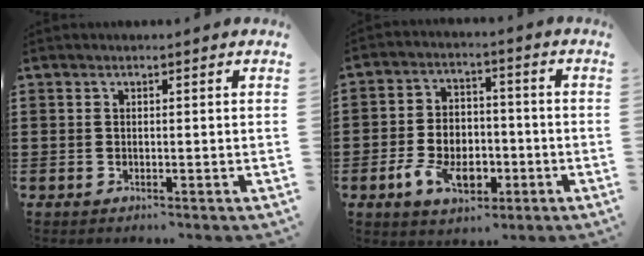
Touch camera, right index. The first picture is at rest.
{"total": 7.6, "force": [-2.9, 5.2, 4.8], "torque": [-0.109, 0.012, -0.055]}